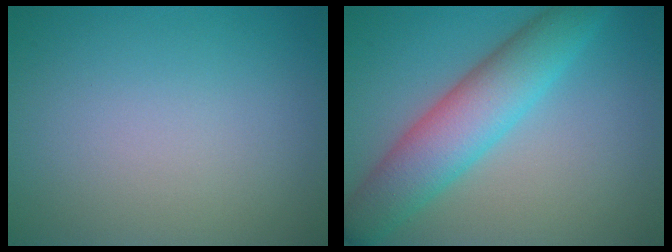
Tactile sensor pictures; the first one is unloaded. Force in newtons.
{"total": 6.8, "press": 6.8, "slide": 0.2}